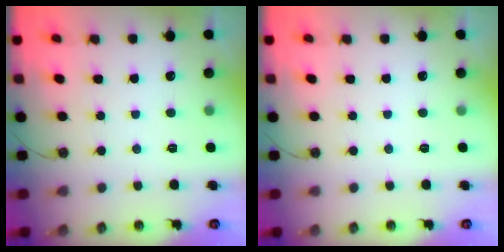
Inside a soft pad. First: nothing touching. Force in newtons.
{"total": 0.0}